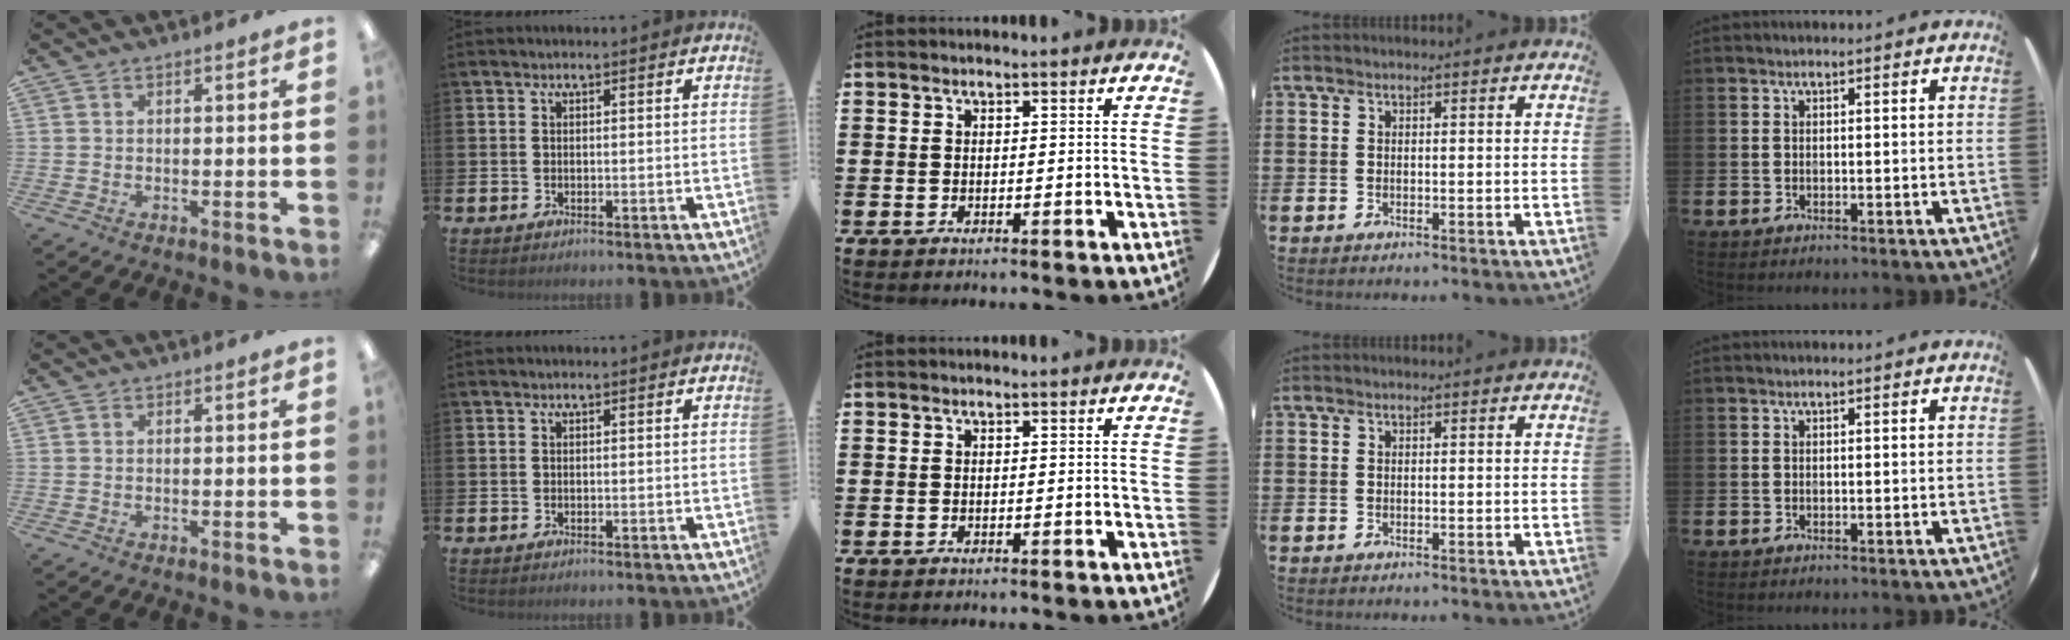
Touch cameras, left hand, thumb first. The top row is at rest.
{}